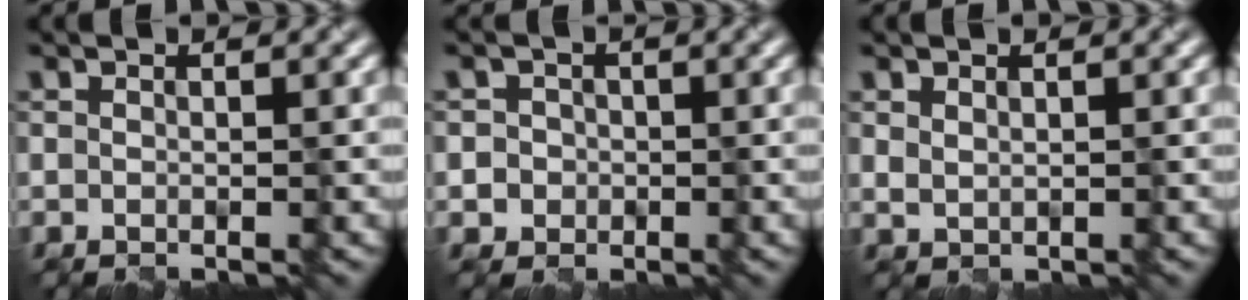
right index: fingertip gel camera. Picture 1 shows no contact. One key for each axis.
{"total": 2.5, "fx": 0.0, "fy": 2.5, "fz": 0.5, "tx": 0.011, "ty": 0.009, "tz": -0.007}
{"total": 0.7, "fx": 0.6, "fy": 0.4, "fz": 0.2, "tx": -0.008, "ty": -0.003, "tz": 0.017}